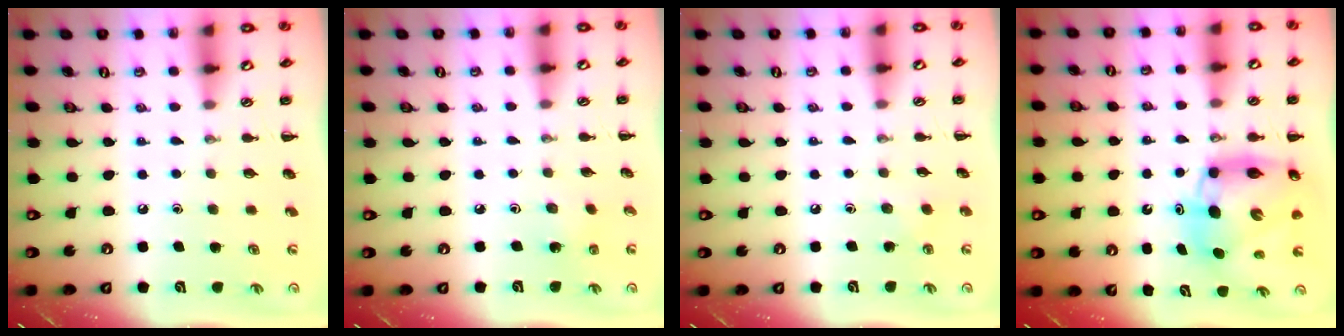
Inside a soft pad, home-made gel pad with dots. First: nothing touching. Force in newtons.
{"total": 1.1, "press": 1.0, "slide": 0.5}
{"total": 4.0, "press": 3.9, "slide": 1.0}
{"total": 9.5, "press": 9.1, "slide": 2.8}